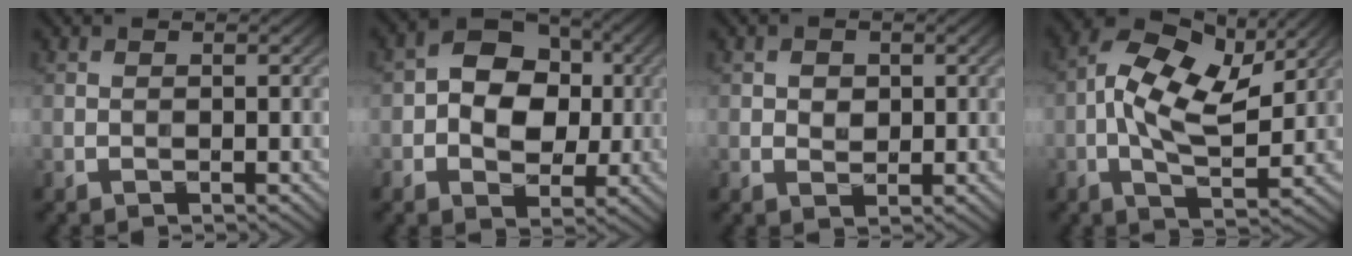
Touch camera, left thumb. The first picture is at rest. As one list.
[{"total": 8.4, "force": [0.1, 6.2, 5.7], "torque": [-0.090, 0.006, -0.014]}, {"total": 1.7, "force": [0.4, 1.4, 0.9], "torque": [-0.018, -0.003, 0.004]}, {"total": 10.8, "force": [1.6, 5.5, 9.1], "torque": [-0.181, 0.008, 0.024]}]